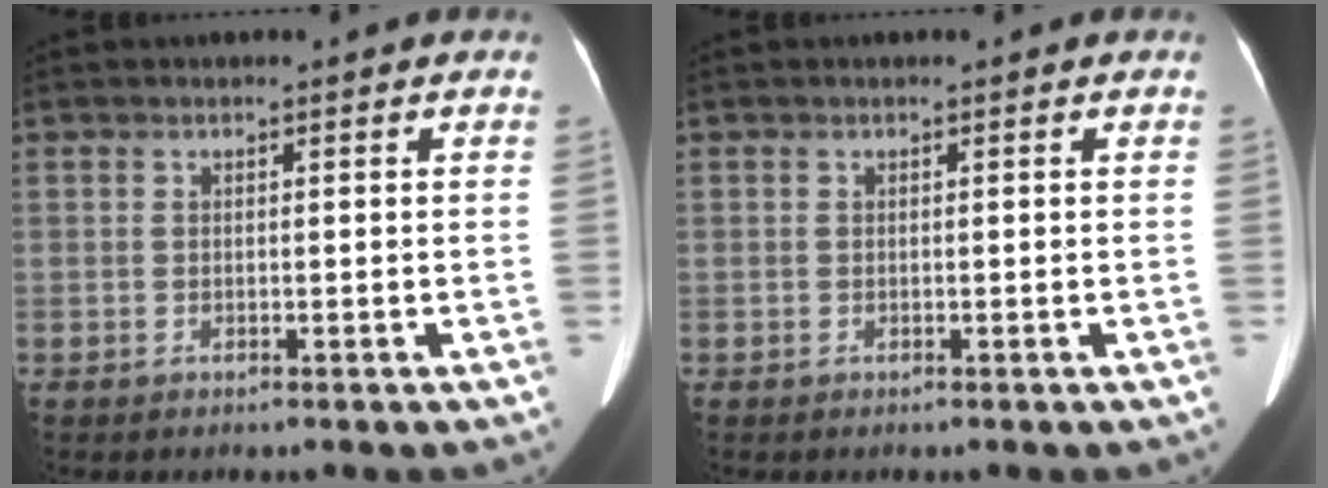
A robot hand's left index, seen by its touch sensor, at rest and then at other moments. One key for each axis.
{"total": 0.0}